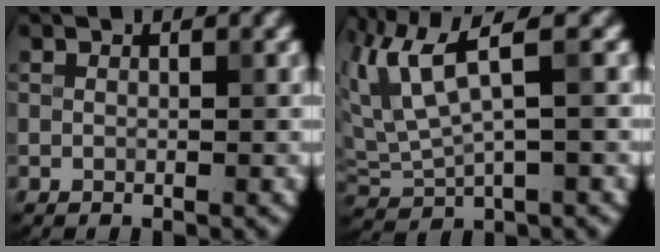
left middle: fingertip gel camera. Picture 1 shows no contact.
{"total": 6.0, "force": [2.6, 1.7, 5.1], "torque": [-0.122, 0.009, 0.052]}